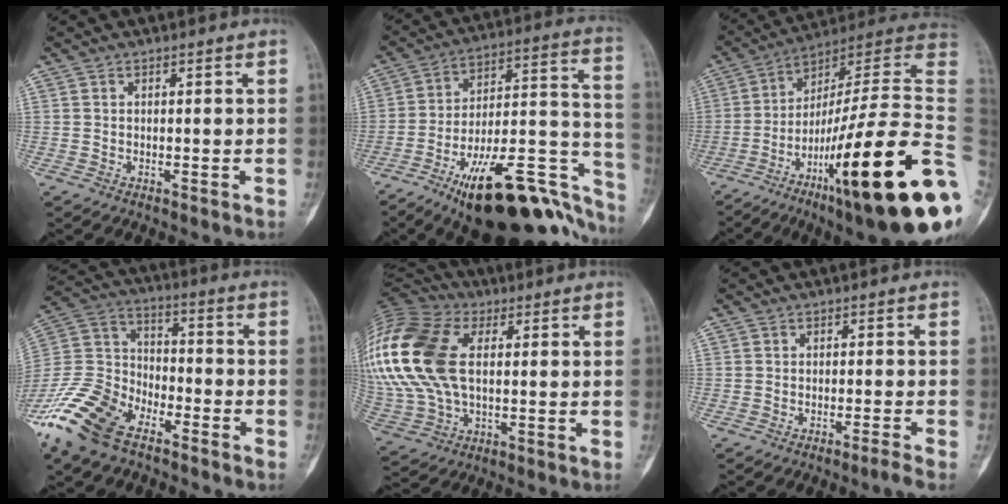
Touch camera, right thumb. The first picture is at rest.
{"total": 31.5, "force": [-16.3, 12.0, 24.1], "torque": [-0.253, 0.091, -0.241]}
{"total": 33.7, "force": [-8.7, 5.5, 32.1], "torque": [-0.399, 0.061, -0.141]}
{"total": 17.5, "force": [-11.6, 9.1, 9.4], "torque": [-0.197, 0.054, -0.228]}
{"total": 26.8, "force": [5.1, 16.3, 20.6], "torque": [-0.503, 0.022, 0.098]}
{"total": 1.7, "force": [-1.3, -0.8, 0.8], "torque": [-0.024, 0.012, -0.024]}